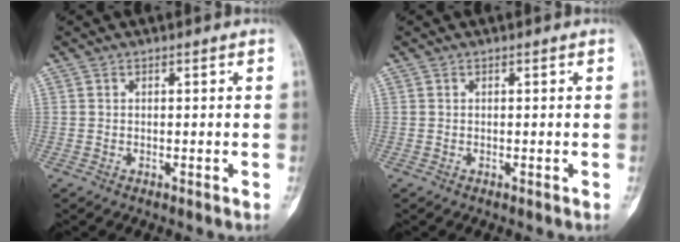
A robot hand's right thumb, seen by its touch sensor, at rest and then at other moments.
{"total": 0.0}